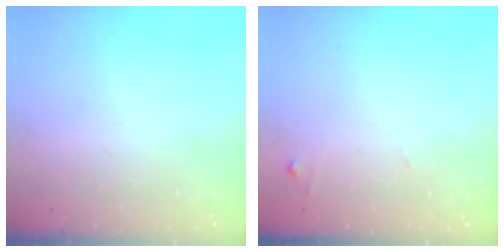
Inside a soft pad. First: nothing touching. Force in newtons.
{"total": 7.4, "press": 7.4, "slide": 0.4}